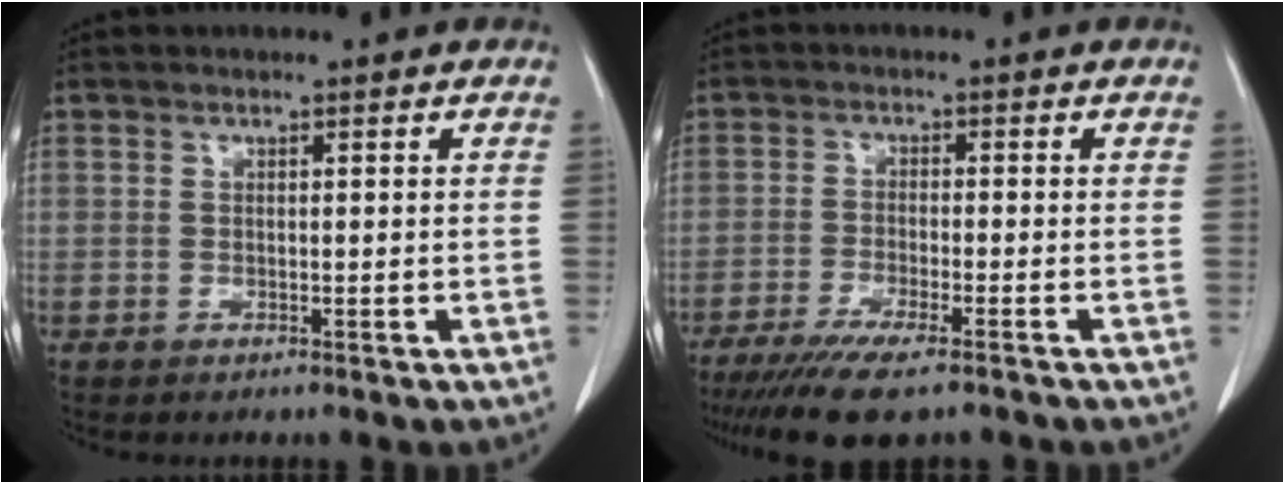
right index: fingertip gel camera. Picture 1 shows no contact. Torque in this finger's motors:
{"motor_torque": [1.11, -1.02, 0.22, 0.16]}